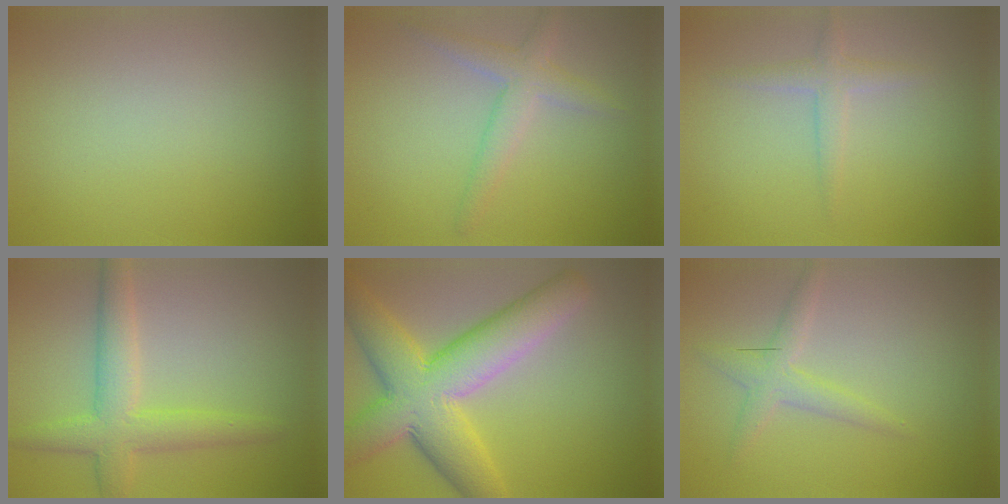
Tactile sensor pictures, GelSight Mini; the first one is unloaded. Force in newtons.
{"total": 2.8, "press": 2.7, "slide": 0.3}
{"total": 1.7, "press": 1.7, "slide": 0.0}
{"total": 3.5, "press": 3.5, "slide": 0.2}
{"total": 9.7, "press": 9.7, "slide": 0.4}
{"total": 2.1, "press": 2.1, "slide": 0.1}